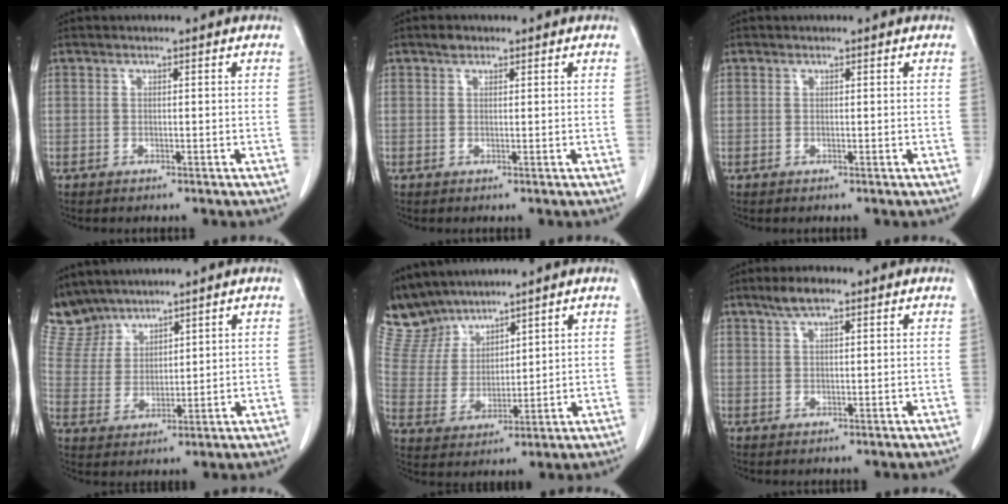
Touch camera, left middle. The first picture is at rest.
{"total": 1.1, "force": [0.8, 0.7, 0.5], "torque": [-0.010, 0.007, 0.012]}
{"total": 0.0}
{"total": 6.7, "force": [6.4, 2.1, 0.0], "torque": [-0.013, 0.011, 0.144]}
{"total": 8.5, "force": [8.0, 2.8, 0.8], "torque": [-0.037, 0.018, 0.176]}
{"total": 3.5, "force": [2.4, 0.9, 2.4], "torque": [-0.051, 0.011, 0.045]}